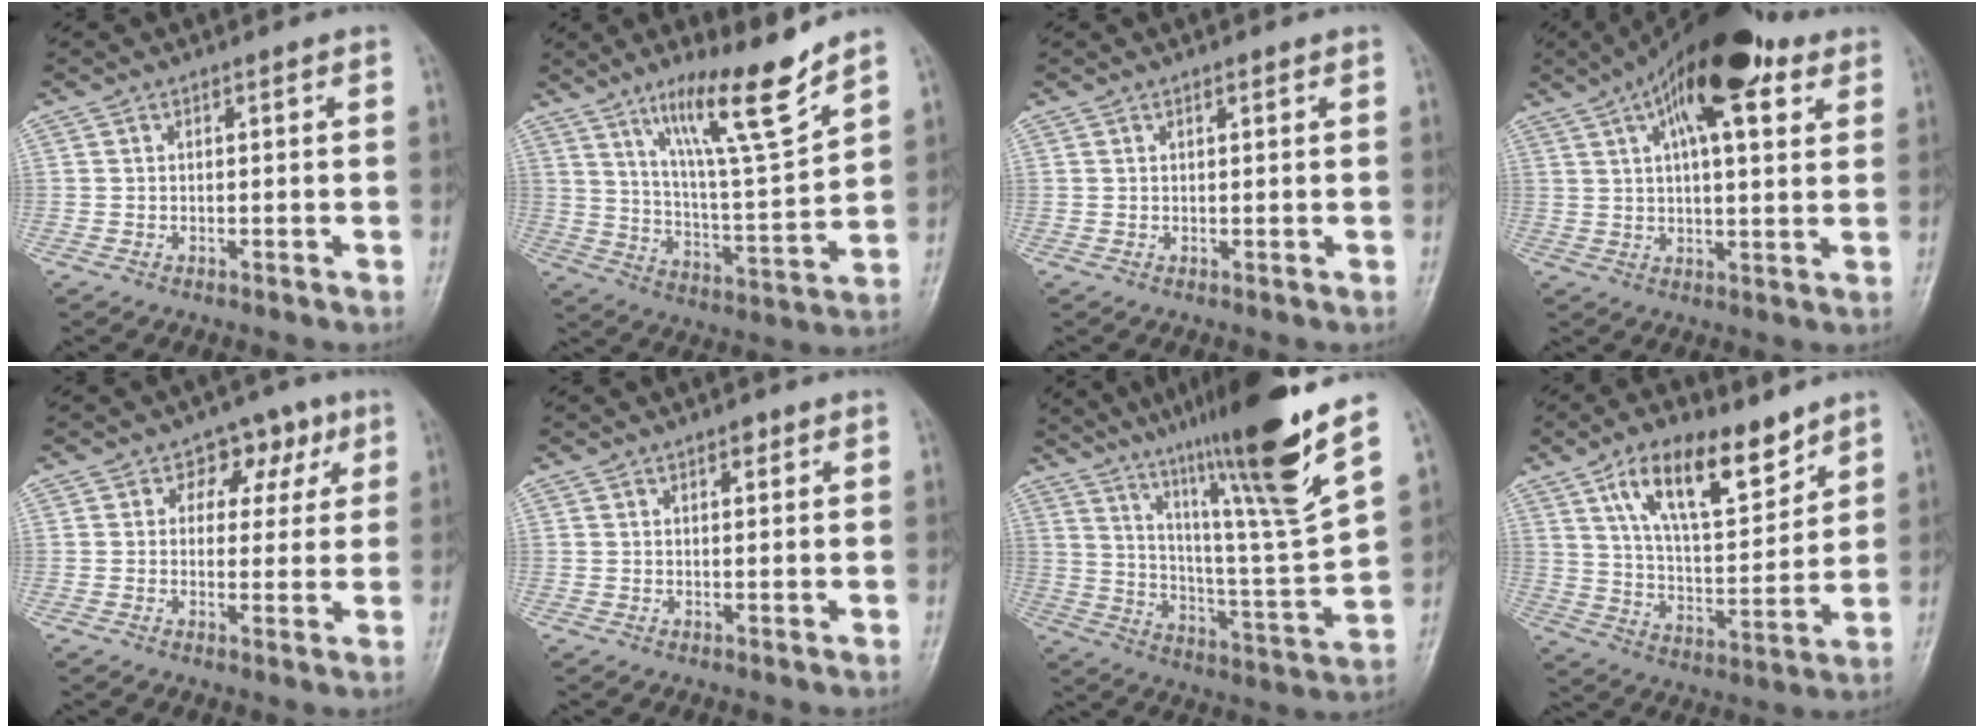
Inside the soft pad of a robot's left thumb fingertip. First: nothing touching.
{"total": 15.2, "force": [10.4, 1.3, 11.0], "torque": [-0.179, -0.068, 0.185]}
{"total": 0.9, "force": [0.5, 0.3, 0.6], "torque": [-0.010, -0.001, 0.008]}
{"total": 18.6, "force": [8.9, 7.2, 14.7], "torque": [-0.217, 0.003, 0.139]}
{"total": 6.7, "force": [2.7, 5.1, 3.4], "torque": [0.003, -0.001, 0.029]}
{"total": 1.7, "force": [1.0, 0.8, 1.1], "torque": [-0.011, -0.003, 0.014]}
{"total": 23.2, "force": [15.7, 0.5, 17.1], "torque": [-0.253, -0.076, 0.263]}
{"total": 16.2, "force": [9.8, 6.6, 11.1], "torque": [-0.153, -0.048, 0.176]}